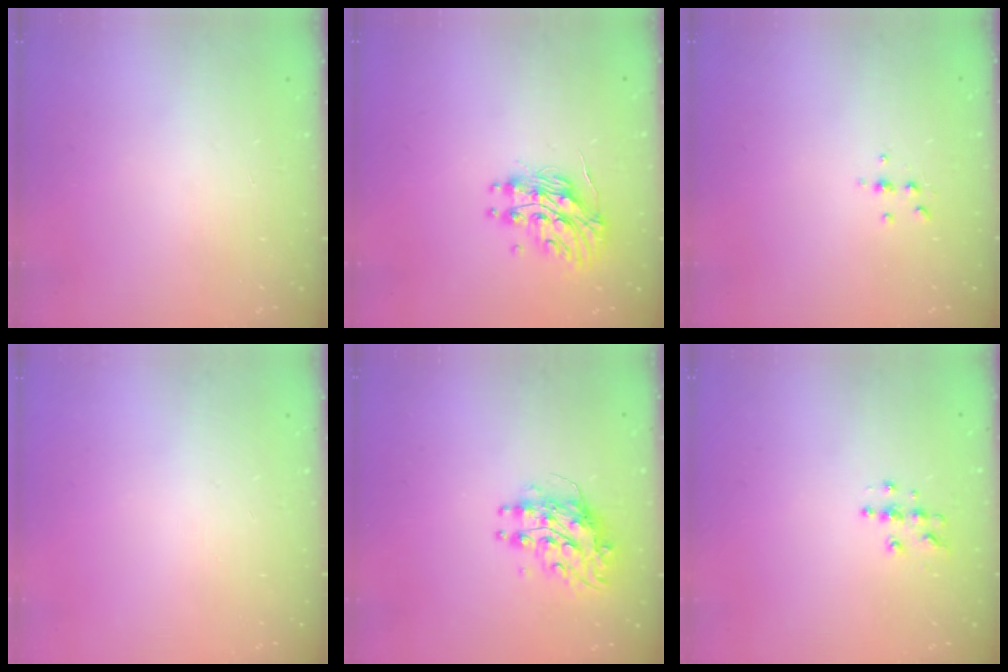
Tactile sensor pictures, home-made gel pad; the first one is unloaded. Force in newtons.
{"total": 14.0, "press": 13.9, "slide": 0.8}
{"total": 3.9, "press": 3.9, "slide": 0.6}
{"total": 0.0}
{"total": 8.9, "press": 8.9, "slide": 0.5}
{"total": 4.3, "press": 4.3, "slide": 0.4}